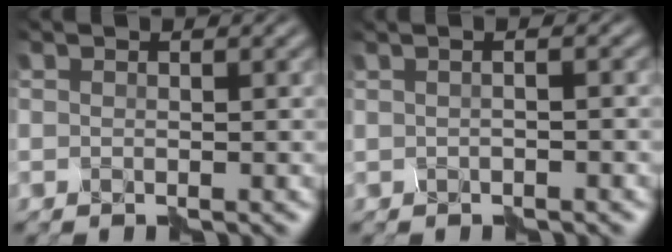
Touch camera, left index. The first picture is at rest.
{"total": 0.7, "force": [0.0, 0.1, 0.7], "torque": [-0.013, -0.005, -0.006]}